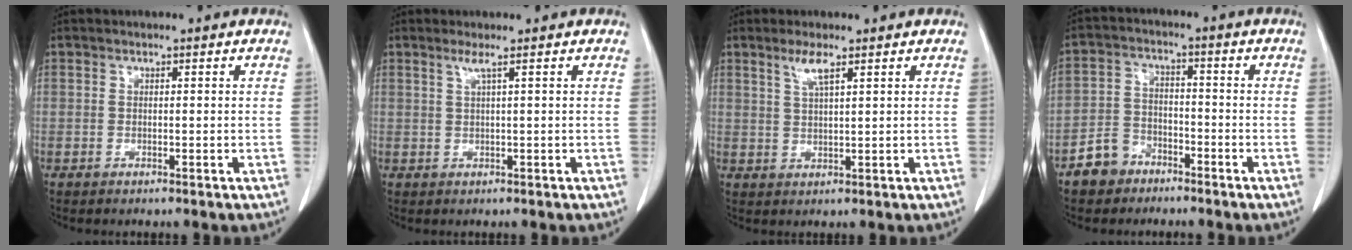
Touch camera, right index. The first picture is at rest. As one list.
[{"total": 1.5, "force": [0.8, -0.5, 1.2], "torque": [-0.032, 0.000, 0.019]}, {"total": 3.1, "force": [1.9, 0.1, 2.5], "torque": [-0.055, 0.000, 0.041]}, {"total": 5.8, "force": [-4.1, 3.9, 1.1], "torque": [-0.024, 0.011, -0.075]}]